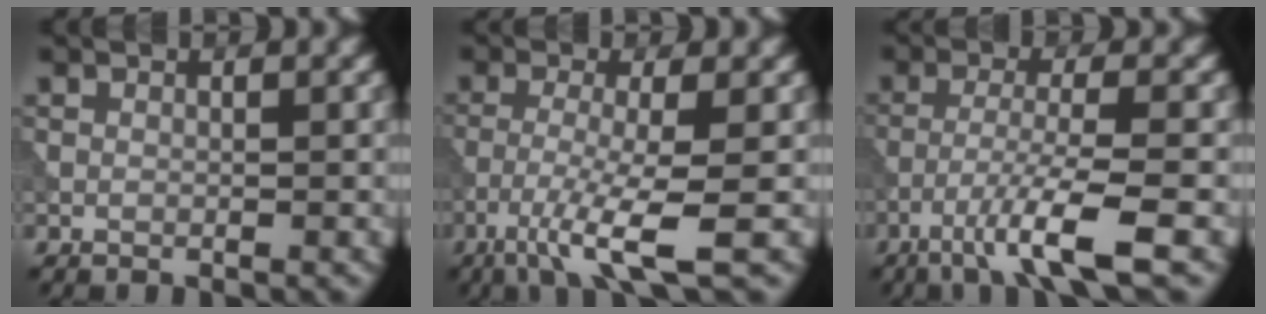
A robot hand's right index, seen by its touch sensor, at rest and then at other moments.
{"total": 5.7, "force": [-2.9, 0.6, 4.9], "torque": [-0.092, -0.007, -0.064]}
{"total": 5.8, "force": [-3.2, 0.4, 4.9], "torque": [-0.080, 0.001, -0.067]}